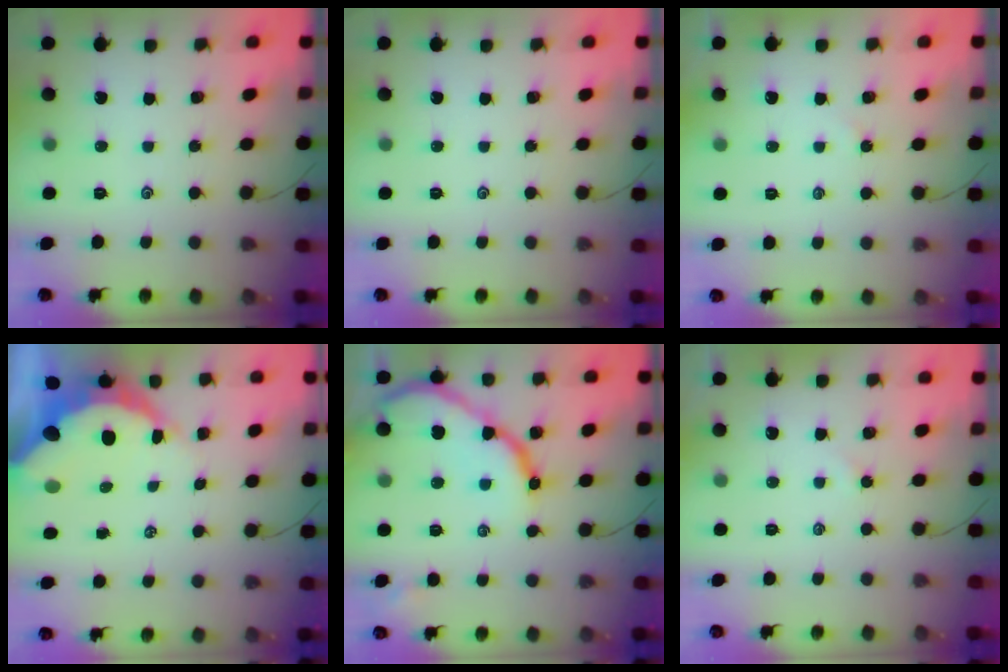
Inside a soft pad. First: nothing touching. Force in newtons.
{"total": 0.0}
{"total": 3.0, "press": 2.9, "slide": 0.3}
{"total": 13.4, "press": 13.3, "slide": 1.4}
{"total": 14.1, "press": 14.0, "slide": 1.5}
{"total": 1.3, "press": 1.3, "slide": 0.3}